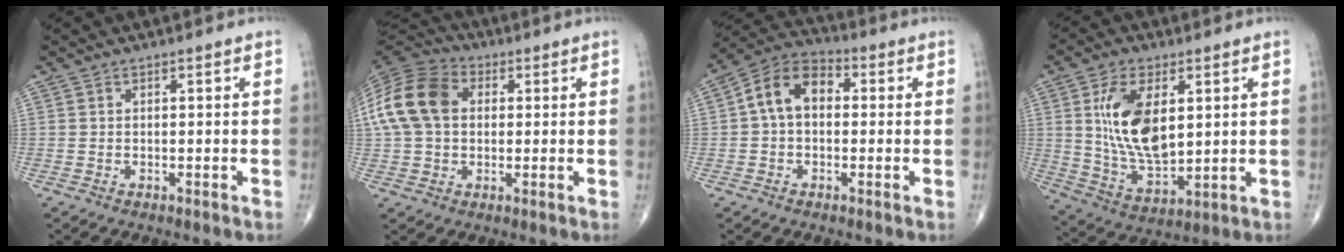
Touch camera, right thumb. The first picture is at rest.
{"total": 15.2, "force": [2.3, 11.0, 10.3], "torque": [-0.203, 0.027, 0.033]}
{"total": 9.9, "force": [0.9, 6.7, 7.2], "torque": [-0.117, 0.032, 0.002]}
{"total": 15.4, "force": [3.4, 8.1, 12.6], "torque": [-0.225, -0.020, 0.075]}